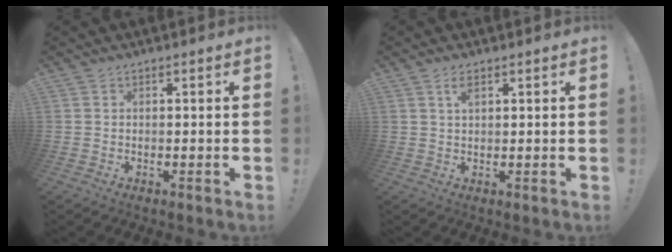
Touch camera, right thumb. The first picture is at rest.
{"total": 2.7, "force": [1.6, 0.8, 2.1], "torque": [-0.029, -0.005, 0.024]}